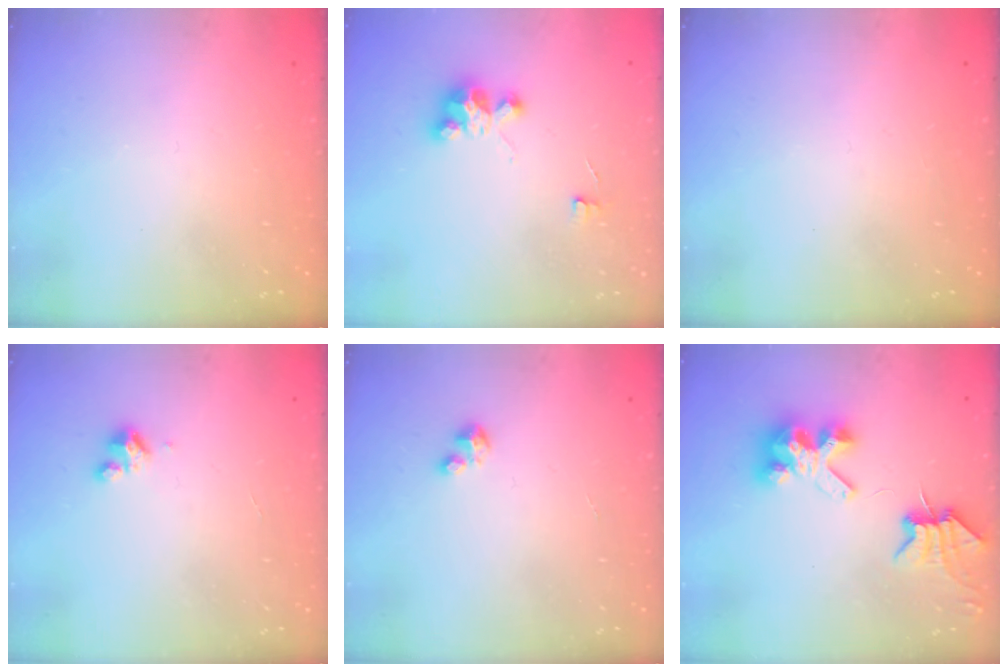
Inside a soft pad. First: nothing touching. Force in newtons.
{"total": 4.9, "press": 4.8, "slide": 0.2}
{"total": 0.0}
{"total": 5.0, "press": 5.0, "slide": 0.4}
{"total": 2.0, "press": 2.0, "slide": 0.2}
{"total": 7.0, "press": 7.0, "slide": 0.9}